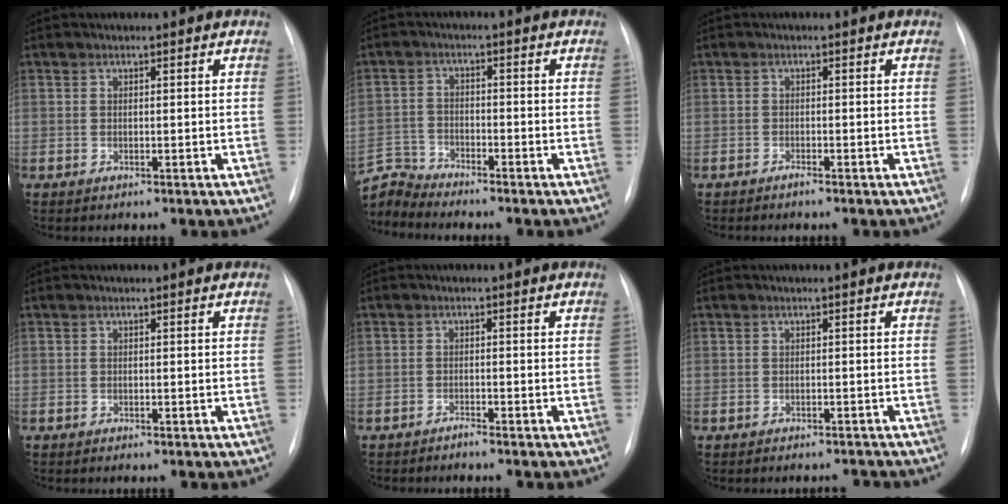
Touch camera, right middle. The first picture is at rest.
{"total": 6.2, "force": [-6.1, -0.5, -0.8], "torque": [0.004, 0.004, -0.120]}
{"total": 0.6, "force": [-0.5, -0.2, 0.3], "torque": [-0.005, -0.002, -0.009]}
{"total": 0.0}
{"total": 0.9, "force": [-0.9, -0.2, 0.2], "torque": [-0.002, -0.002, -0.015]}
{"total": 2.4, "force": [-2.3, 0.5, 0.2], "torque": [0.009, -0.001, -0.026]}